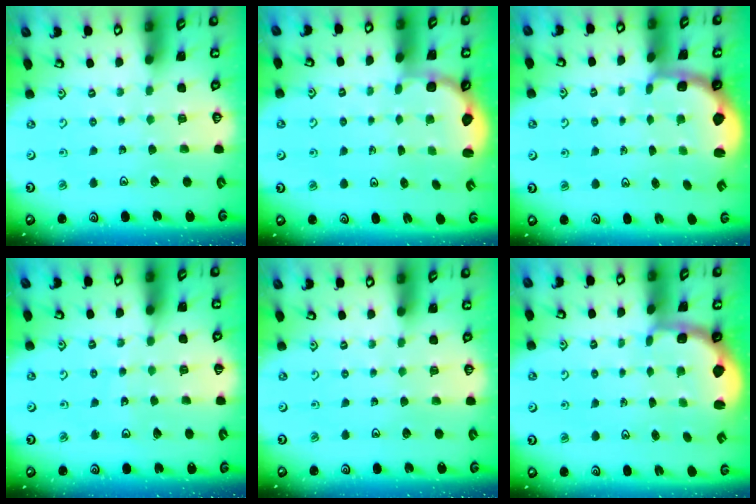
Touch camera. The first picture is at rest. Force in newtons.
{"total": 2.9, "press": 2.6, "slide": 1.2}
{"total": 2.5, "press": 1.1, "slide": 2.2}
{"total": 4.4, "press": 4.4, "slide": 0.4}
{"total": 0.0}
{"total": 2.5, "press": 1.1, "slide": 2.2}